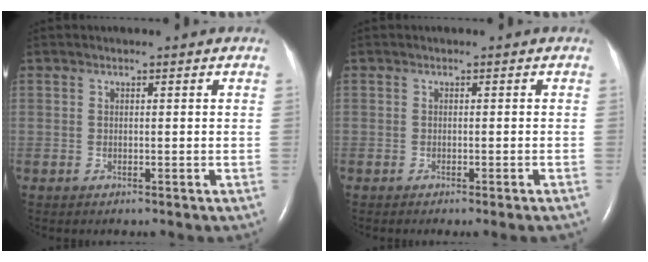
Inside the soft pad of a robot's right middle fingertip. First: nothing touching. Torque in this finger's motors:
{"motor_torque": [0.30, -0.26, 0.00, 0.04]}